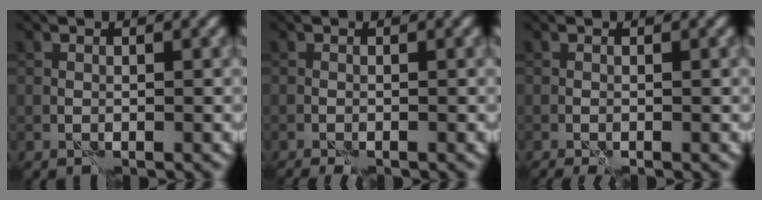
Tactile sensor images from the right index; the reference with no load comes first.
{"total": 1.7, "force": [-1.3, 0.2, 1.0], "torque": [-0.018, -0.003, -0.021]}
{"total": 1.6, "force": [-1.2, 0.2, 1.1], "torque": [-0.017, -0.003, -0.019]}